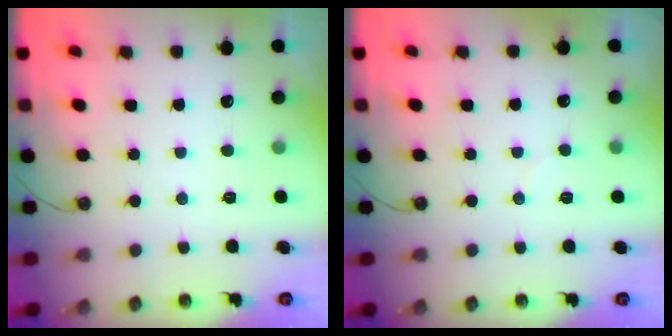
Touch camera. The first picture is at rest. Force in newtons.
{"total": 2.9, "press": 2.9, "slide": 0.2}